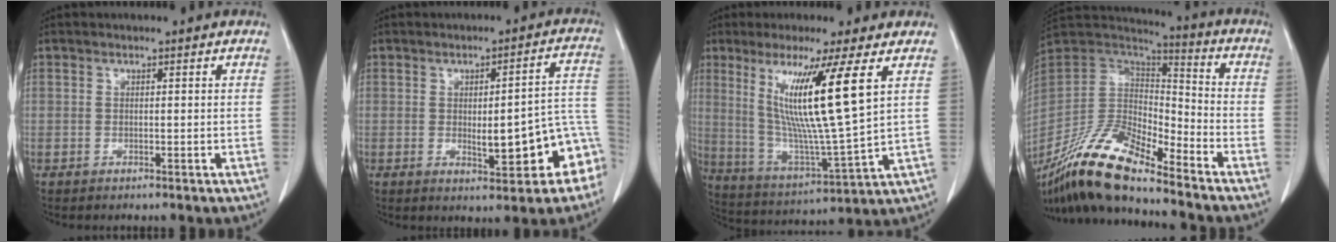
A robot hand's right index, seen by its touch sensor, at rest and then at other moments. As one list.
[{"total": 10.9, "force": [-3.2, 2.5, 10.1], "torque": [-0.113, 0.024, -0.033]}, {"total": 15.3, "force": [5.5, -1.2, 14.2], "torque": [-0.264, -0.027, 0.099]}, {"total": 17.8, "force": [-14.1, 3.8, 10.2], "torque": [-0.204, -0.003, -0.272]}]